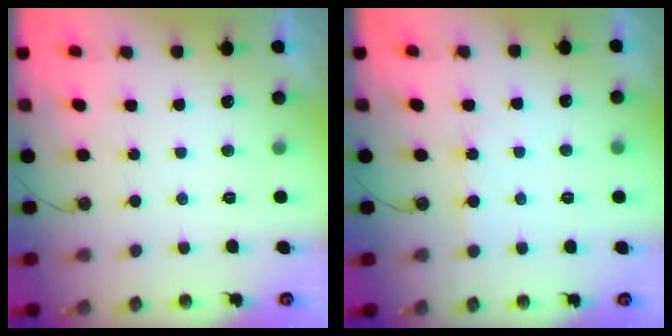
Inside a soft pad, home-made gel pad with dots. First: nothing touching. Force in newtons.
{"total": 3.9, "press": 3.9, "slide": 0.5}